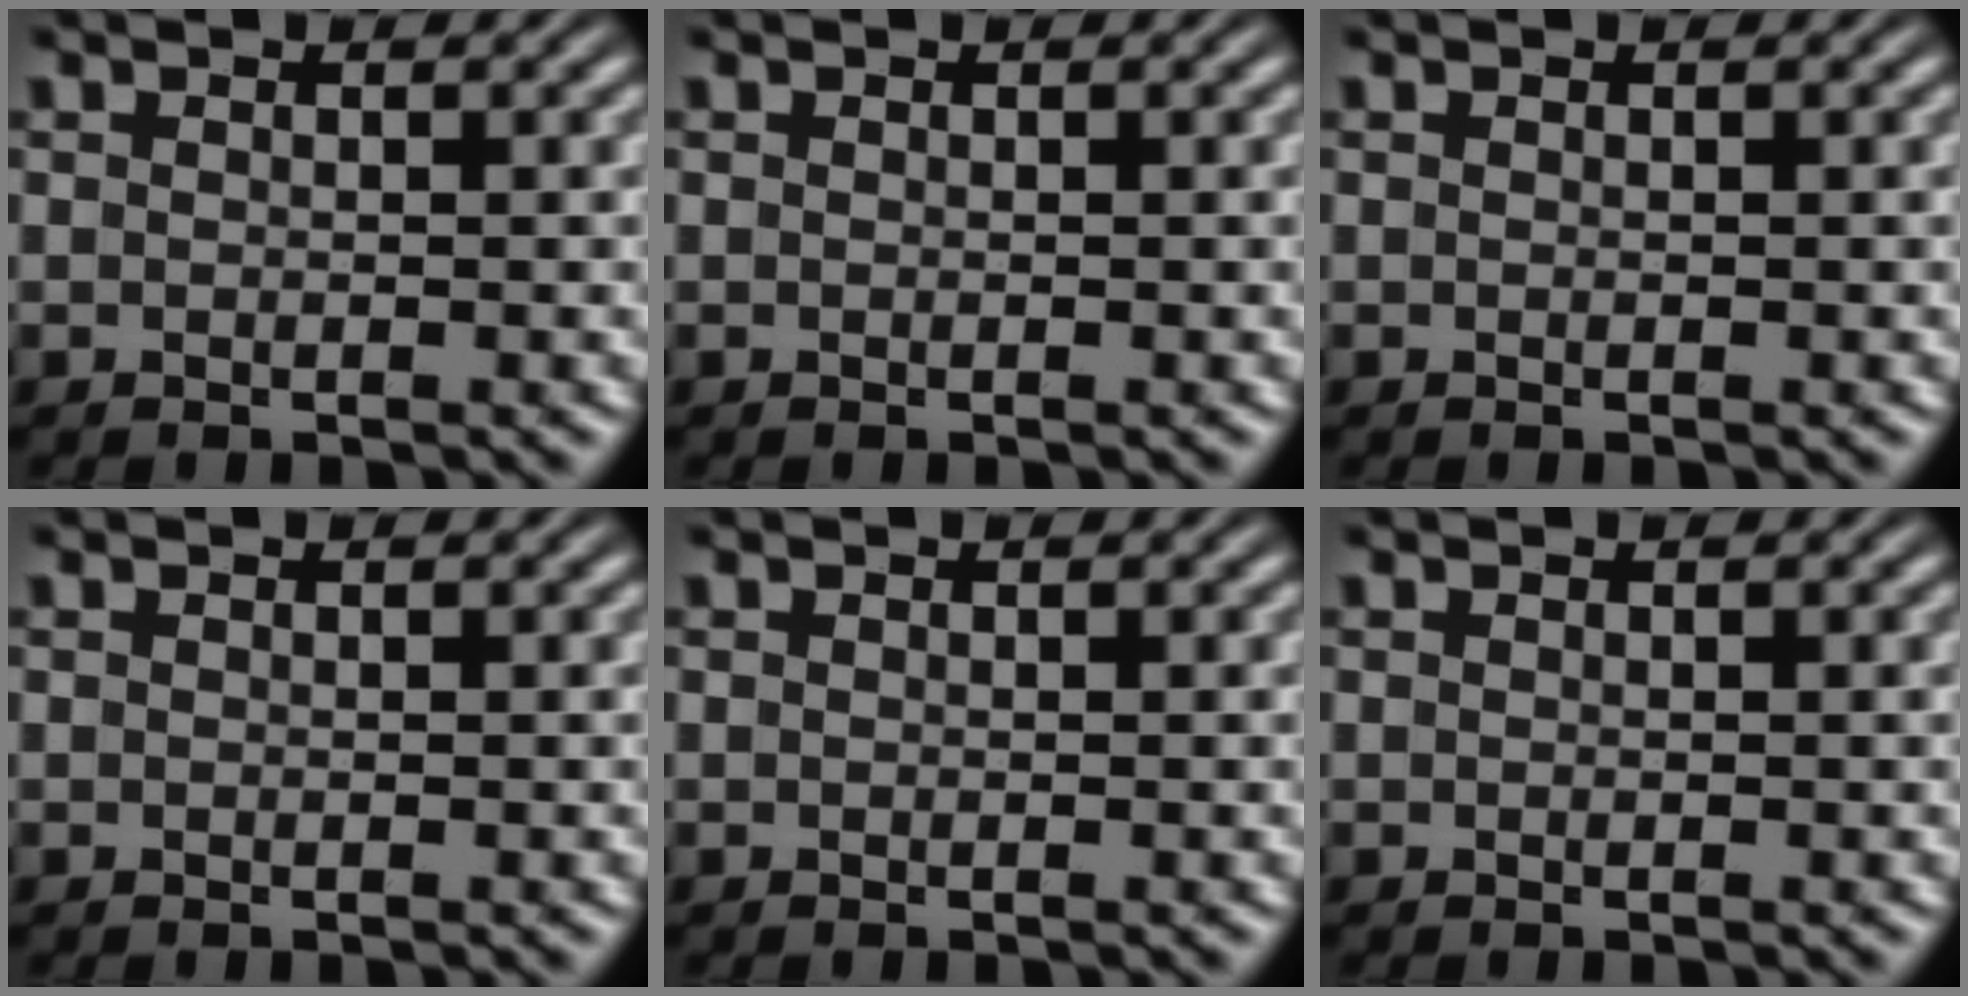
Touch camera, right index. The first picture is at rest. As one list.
[{"total": 0.0}, {"total": 0.0}, {"total": 0.0}, {"total": 0.0}, {"total": 0.0}]